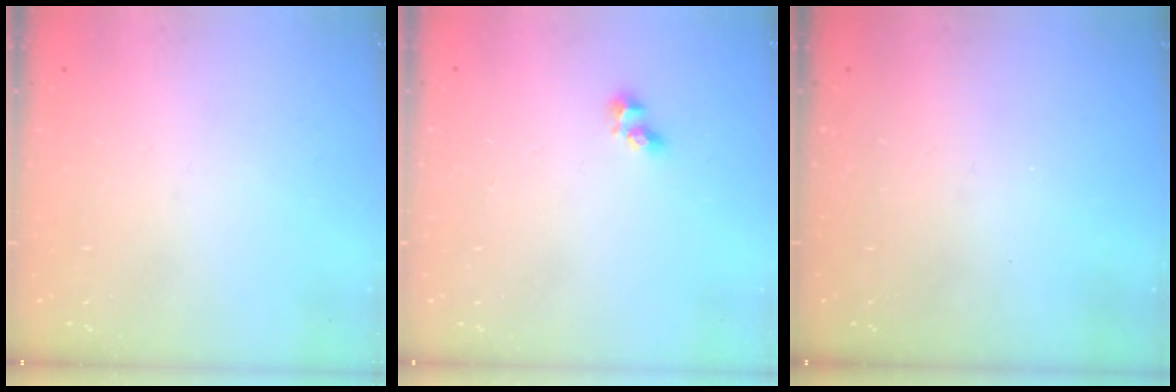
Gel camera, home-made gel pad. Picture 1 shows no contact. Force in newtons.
{"total": 2.7, "press": 2.5, "slide": 1.0}
{"total": 0.0}